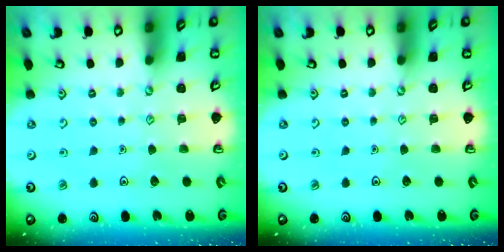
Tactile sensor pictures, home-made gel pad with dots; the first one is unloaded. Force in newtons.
{"total": 0.0}